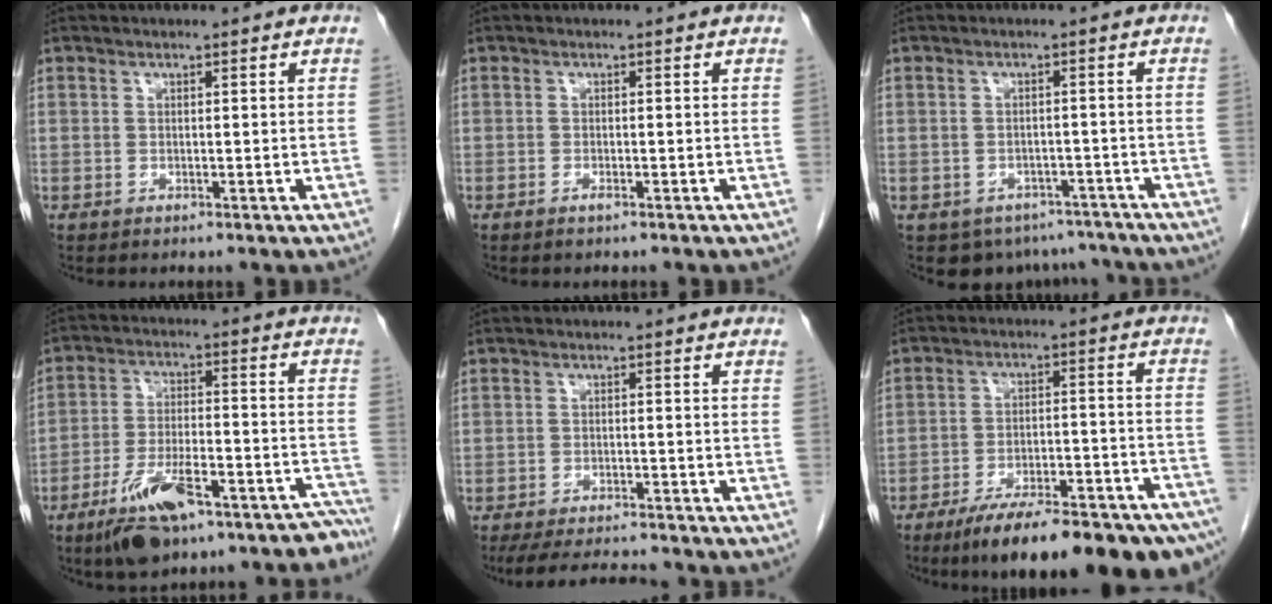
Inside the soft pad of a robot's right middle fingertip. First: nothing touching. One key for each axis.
{"total": 0.6, "fx": -0.5, "fy": 0.1, "fz": 0.4, "tx": -0.012, "ty": 0.000, "tz": -0.008}
{"total": 7.5, "fx": -5.9, "fy": 4.6, "fz": 0.9, "tx": -0.005, "ty": 0.009, "tz": -0.067}
{"total": 16.2, "fx": -12.6, "fy": 4.6, "fz": 9.1, "tx": -0.100, "ty": 0.043, "tz": -0.200}
{"total": 6.8, "fx": -6.4, "fy": 0.4, "fz": 2.2, "tx": -0.037, "ty": -0.011, "tz": -0.100}
{"total": 22.7, "fx": -17.2, "fy": 4.1, "fz": 14.2, "tx": -0.144, "ty": 0.005, "tz": -0.243}